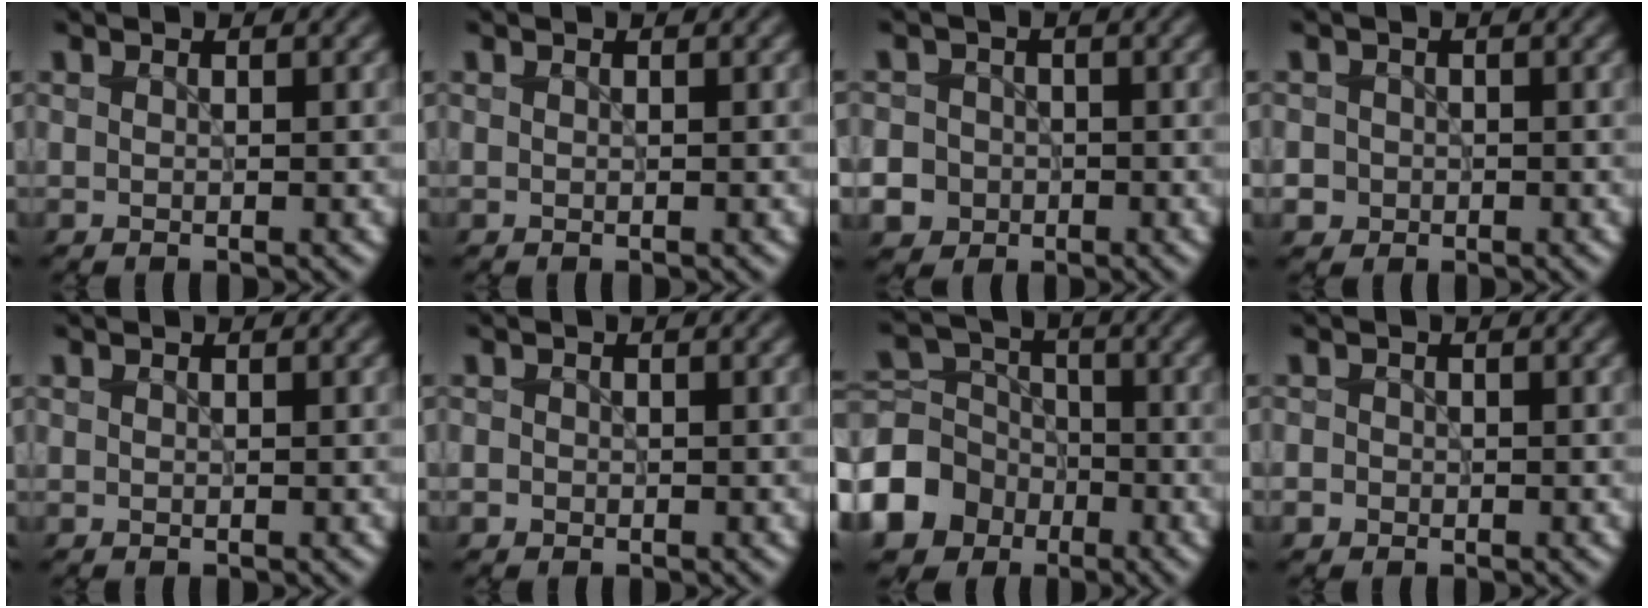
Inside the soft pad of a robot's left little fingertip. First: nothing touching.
{"total": 0.0}
{"total": 9.4, "force": [-3.7, 8.4, 2.2], "torque": [-0.053, -0.021, -0.096]}
{"total": 2.5, "force": [-0.8, 2.3, 0.5], "torque": [0.005, 0.004, -0.022]}
{"total": 0.0}
{"total": 0.6, "force": [-0.3, 0.5, 0.1], "torque": [0.002, -0.004, -0.005]}
{"total": 8.4, "force": [-4.0, 6.8, 2.8], "torque": [-0.078, -0.002, -0.094]}
{"total": 0.9, "force": [-0.4, 0.8, 0.2], "torque": [0.004, -0.004, -0.006]}